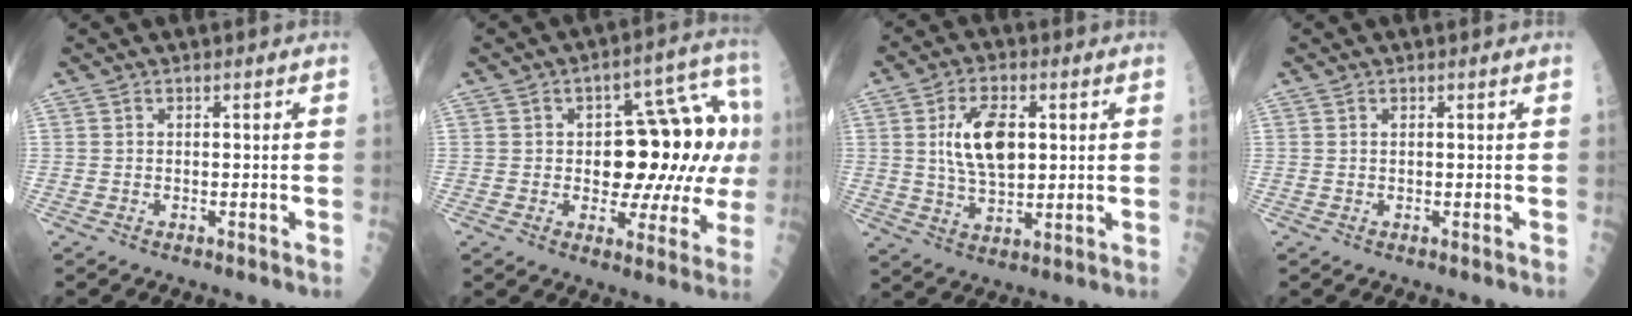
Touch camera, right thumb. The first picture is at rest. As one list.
[{"total": 17.8, "force": [0.9, 9.4, 15.1], "torque": [-0.154, 0.038, 0.017]}, {"total": 10.7, "force": [2.1, 5.4, 9.0], "torque": [-0.151, -0.006, 0.041]}, {"total": 0.0}]